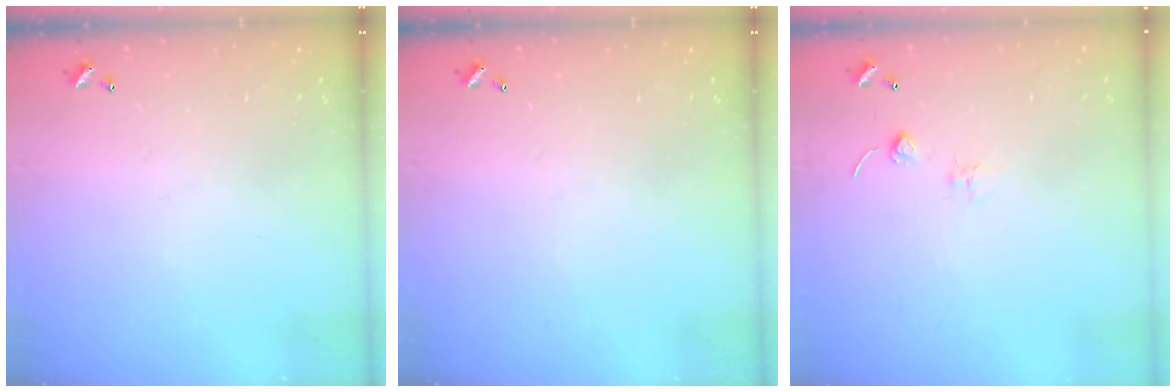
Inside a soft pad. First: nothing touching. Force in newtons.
{"total": 0.0}
{"total": 0.0}